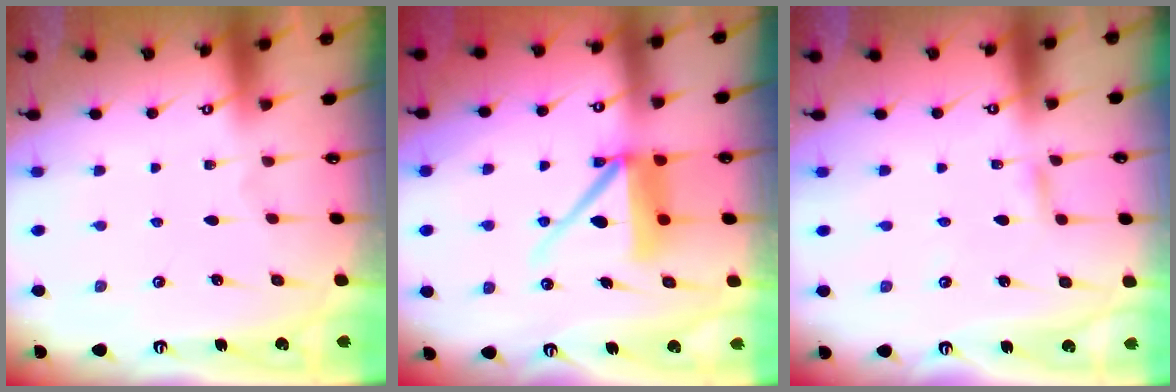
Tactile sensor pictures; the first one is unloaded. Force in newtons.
{"total": 10.1, "press": 10.0, "slide": 1.3}
{"total": 2.4, "press": 2.4, "slide": 0.1}